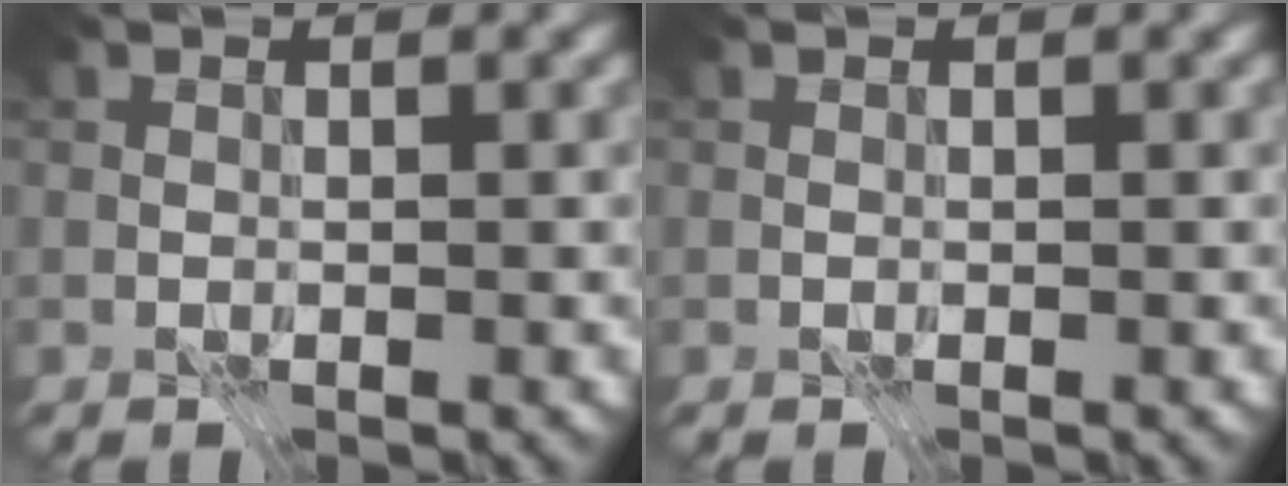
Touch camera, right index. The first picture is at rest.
{"total": 0.0}